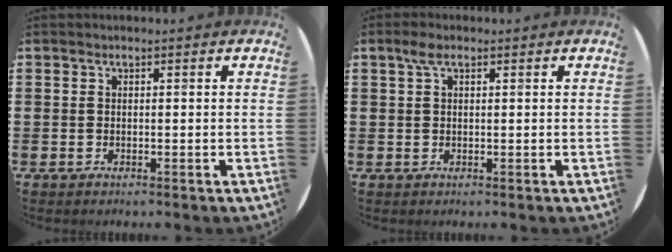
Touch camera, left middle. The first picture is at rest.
{"total": 1.9, "force": [1.0, 0.8, 1.5], "torque": [-0.032, 0.007, 0.016]}